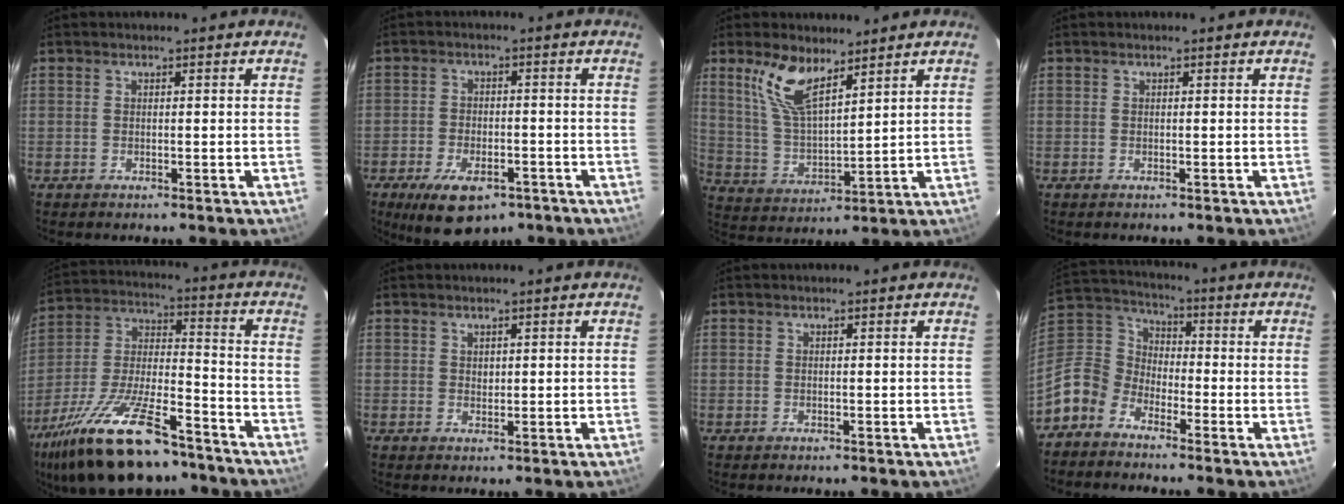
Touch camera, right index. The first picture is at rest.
{"total": 11.6, "force": [-7.3, 5.6, 7.0], "torque": [-0.148, -0.019, -0.110]}
{"total": 10.3, "force": [6.7, 3.6, 6.9], "torque": [-0.142, 0.005, 0.141]}
{"total": 0.0}
{"total": 24.0, "force": [-16.7, 8.1, 15.3], "torque": [-0.303, -0.025, -0.279]}
{"total": 1.0, "force": [0.6, 0.8, 0.3], "torque": [-0.002, 0.003, 0.011]}
{"total": 0.0}
{"total": 10.3, "force": [-6.8, 7.3, 2.9], "torque": [-0.083, 0.033, -0.156]}